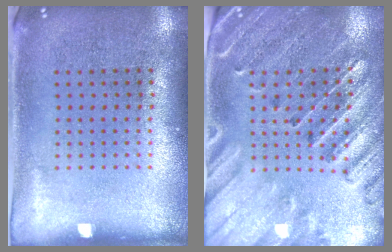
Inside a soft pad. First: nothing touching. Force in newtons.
{"total": 2.7, "press": 2.6, "slide": 0.8}